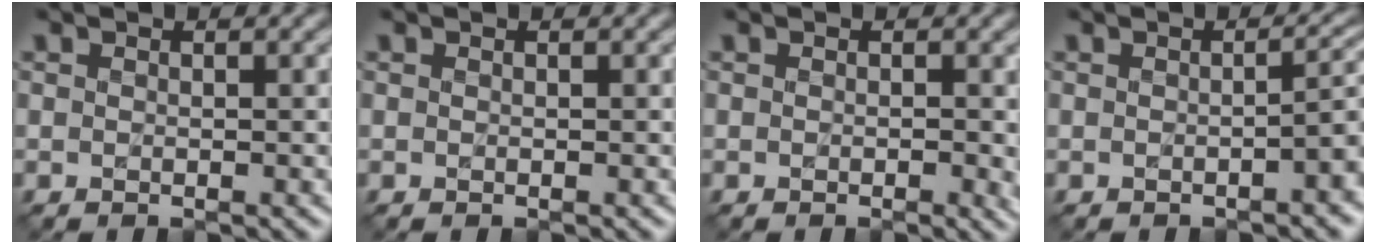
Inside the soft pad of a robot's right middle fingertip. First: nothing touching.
{"total": 0.0}
{"total": 1.5, "force": [-0.2, 0.6, 1.3], "torque": [-0.018, -0.005, -0.004]}
{"total": 2.9, "force": [-1.3, 0.9, 2.4], "torque": [-0.026, 0.007, -0.020]}